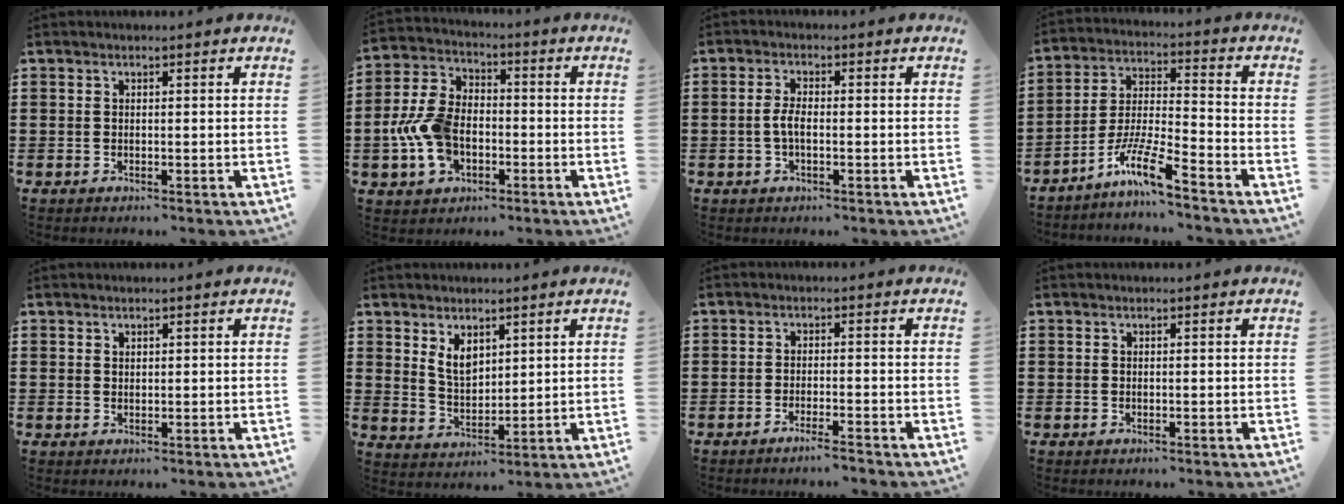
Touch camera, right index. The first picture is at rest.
{"total": 9.5, "force": [-2.2, 6.4, 6.6], "torque": [-0.173, 0.006, -0.048]}
{"total": 2.9, "force": [-0.6, 1.0, 2.6], "torque": [-0.062, -0.002, -0.017]}
{"total": 9.2, "force": [-6.9, 0.9, 6.1], "torque": [-0.131, -0.002, -0.137]}
{"total": 0.8, "force": [0.6, 0.5, 0.1], "torque": [-0.003, 0.002, 0.012]}
{"total": 4.5, "force": [2.6, 2.7, 2.6], "torque": [-0.051, 0.002, 0.045]}
{"total": 2.2, "force": [-2.0, -0.2, 1.0], "torque": [-0.017, 0.000, -0.038]}
{"total": 0.0}